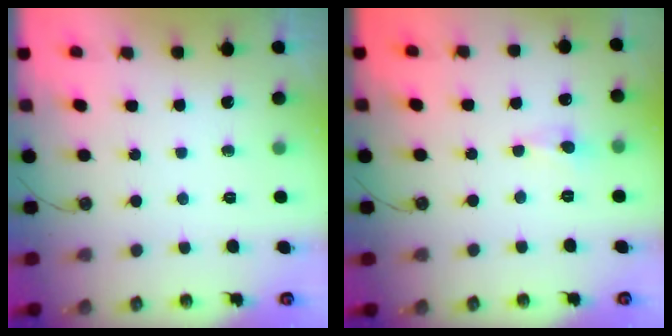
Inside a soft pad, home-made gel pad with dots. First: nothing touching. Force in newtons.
{"total": 0.6, "press": 0.5, "slide": 0.3}